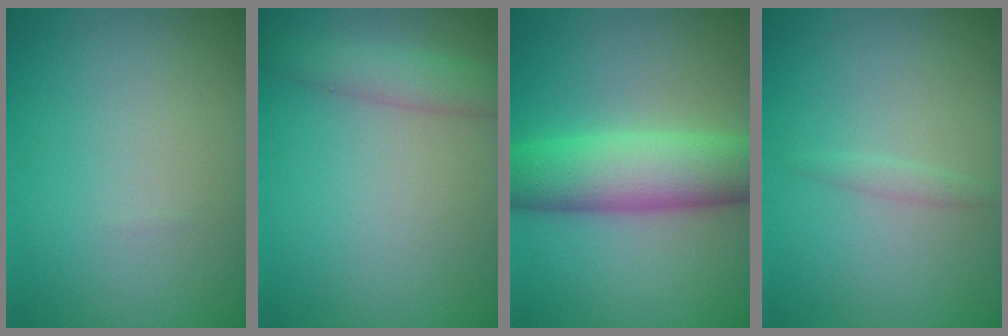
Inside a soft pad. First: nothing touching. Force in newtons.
{"total": 2.9, "press": 2.9, "slide": 0.1}
{"total": 7.9, "press": 7.9, "slide": 0.2}
{"total": 0.8, "press": 0.8, "slide": 0.1}